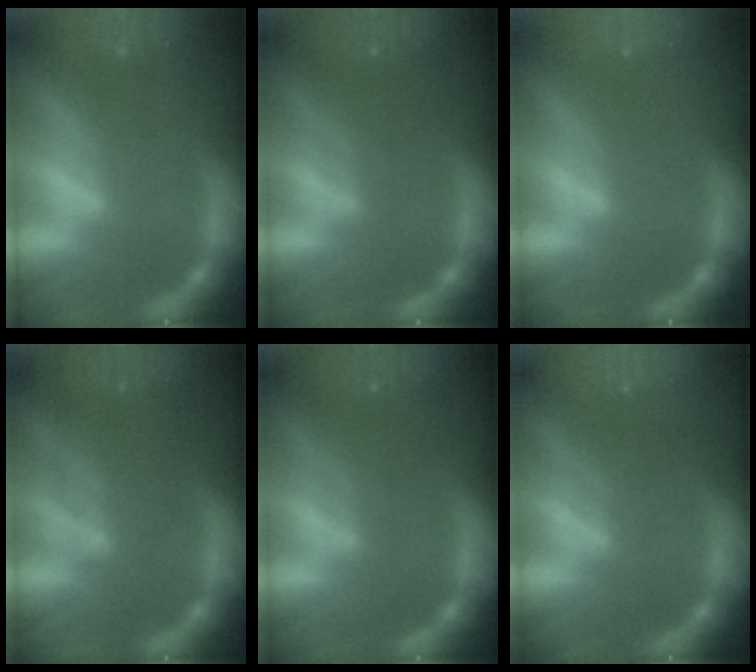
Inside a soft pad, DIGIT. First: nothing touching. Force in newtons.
{"total": 3.0}
{"total": 0.0}
{"total": 5.1}
{"total": 3.0}
{"total": 2.0}